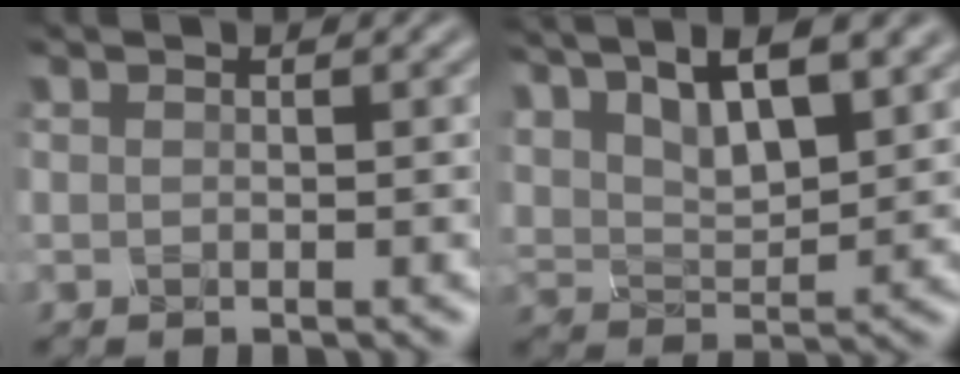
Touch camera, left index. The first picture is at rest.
{"total": 12.4, "force": [7.5, 5.0, 8.5], "torque": [-0.170, 0.035, 0.110]}